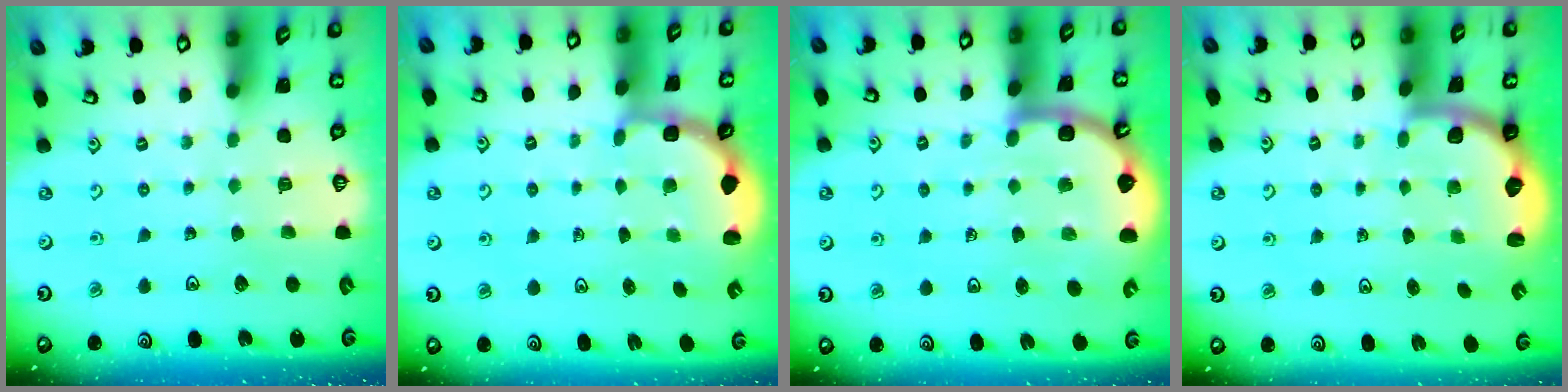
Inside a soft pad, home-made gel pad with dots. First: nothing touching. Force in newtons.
{"total": 2.8, "press": 2.4, "slide": 1.4}
{"total": 7.3, "press": 7.0, "slide": 2.1}
{"total": 2.3, "press": 2.0, "slide": 1.3}